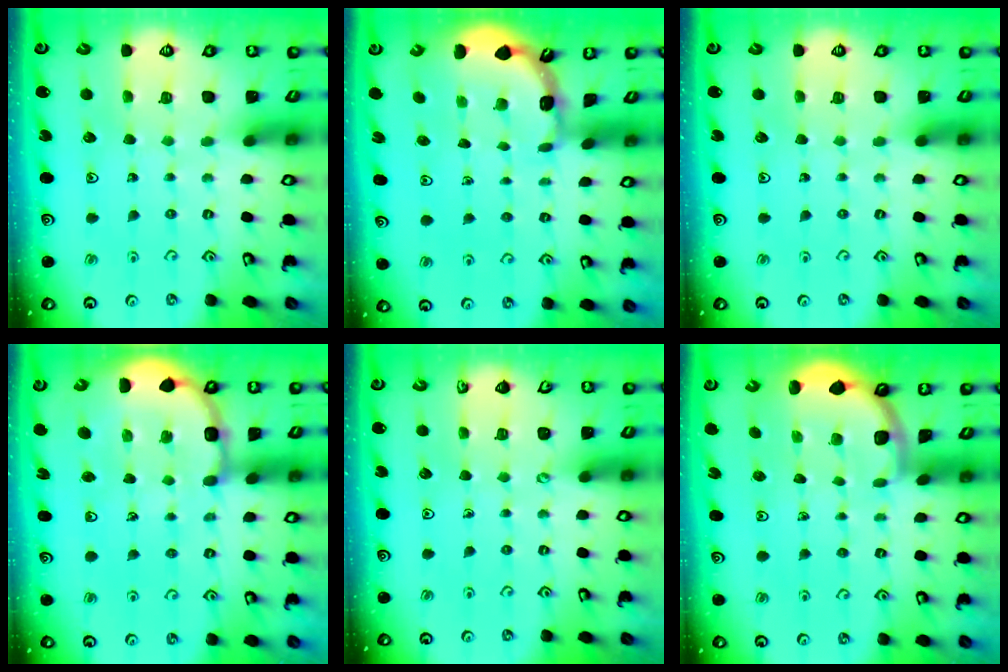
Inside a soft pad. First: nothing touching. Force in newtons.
{"total": 1.9, "press": 1.9, "slide": 0.1}
{"total": 0.0}
{"total": 8.7, "press": 8.4, "slide": 2.1}
{"total": 0.0}
{"total": 1.8, "press": 1.8, "slide": 0.0}